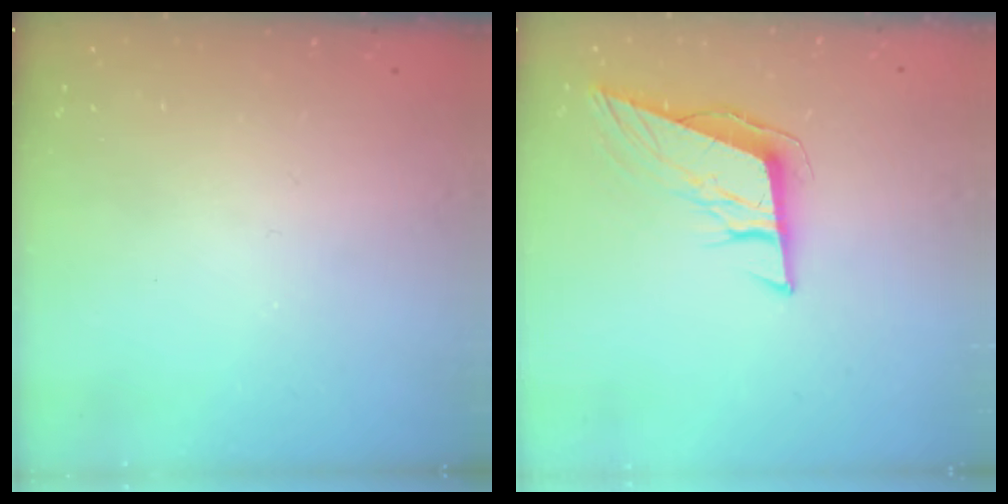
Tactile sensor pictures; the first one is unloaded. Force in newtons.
{"total": 10.2, "press": 9.6, "slide": 3.5}